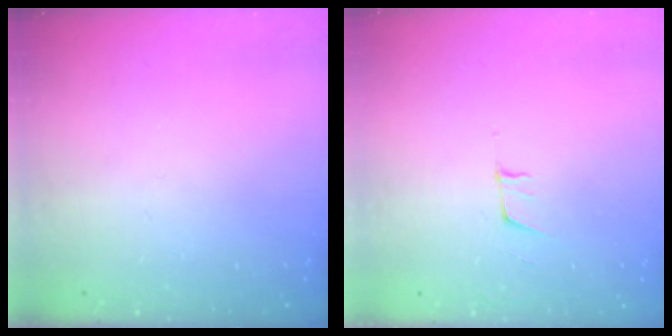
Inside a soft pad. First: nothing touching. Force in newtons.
{"total": 5.1, "press": 4.3, "slide": 2.6}